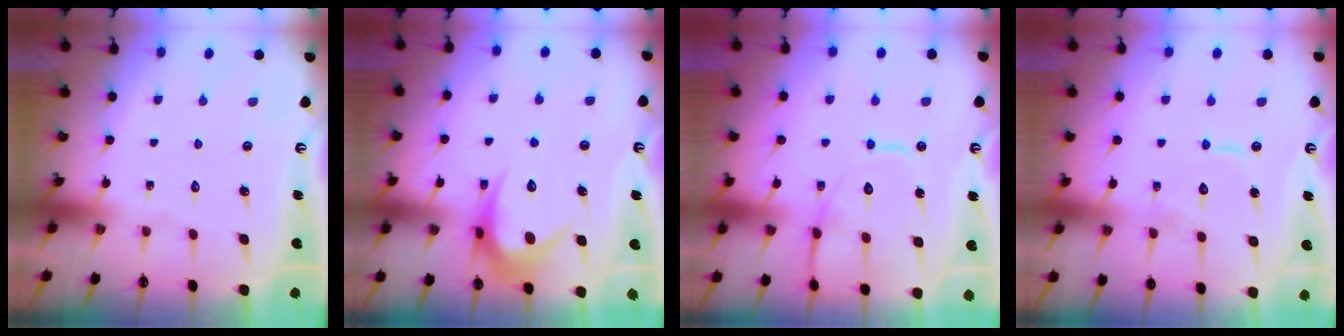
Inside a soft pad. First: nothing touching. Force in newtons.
{"total": 11.0, "press": 11.0, "slide": 0.4}
{"total": 12.8, "press": 12.7, "slide": 1.3}
{"total": 8.4, "press": 8.4, "slide": 0.9}